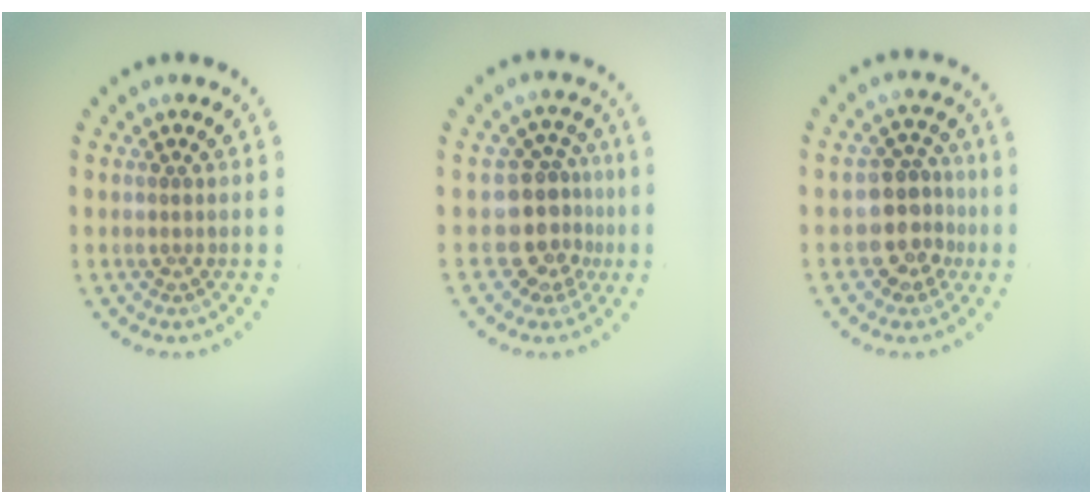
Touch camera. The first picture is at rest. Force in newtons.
{"total": 4.0, "press": 3.1, "slide": 2.6}
{"total": 3.7, "press": 3.4, "slide": 1.5}